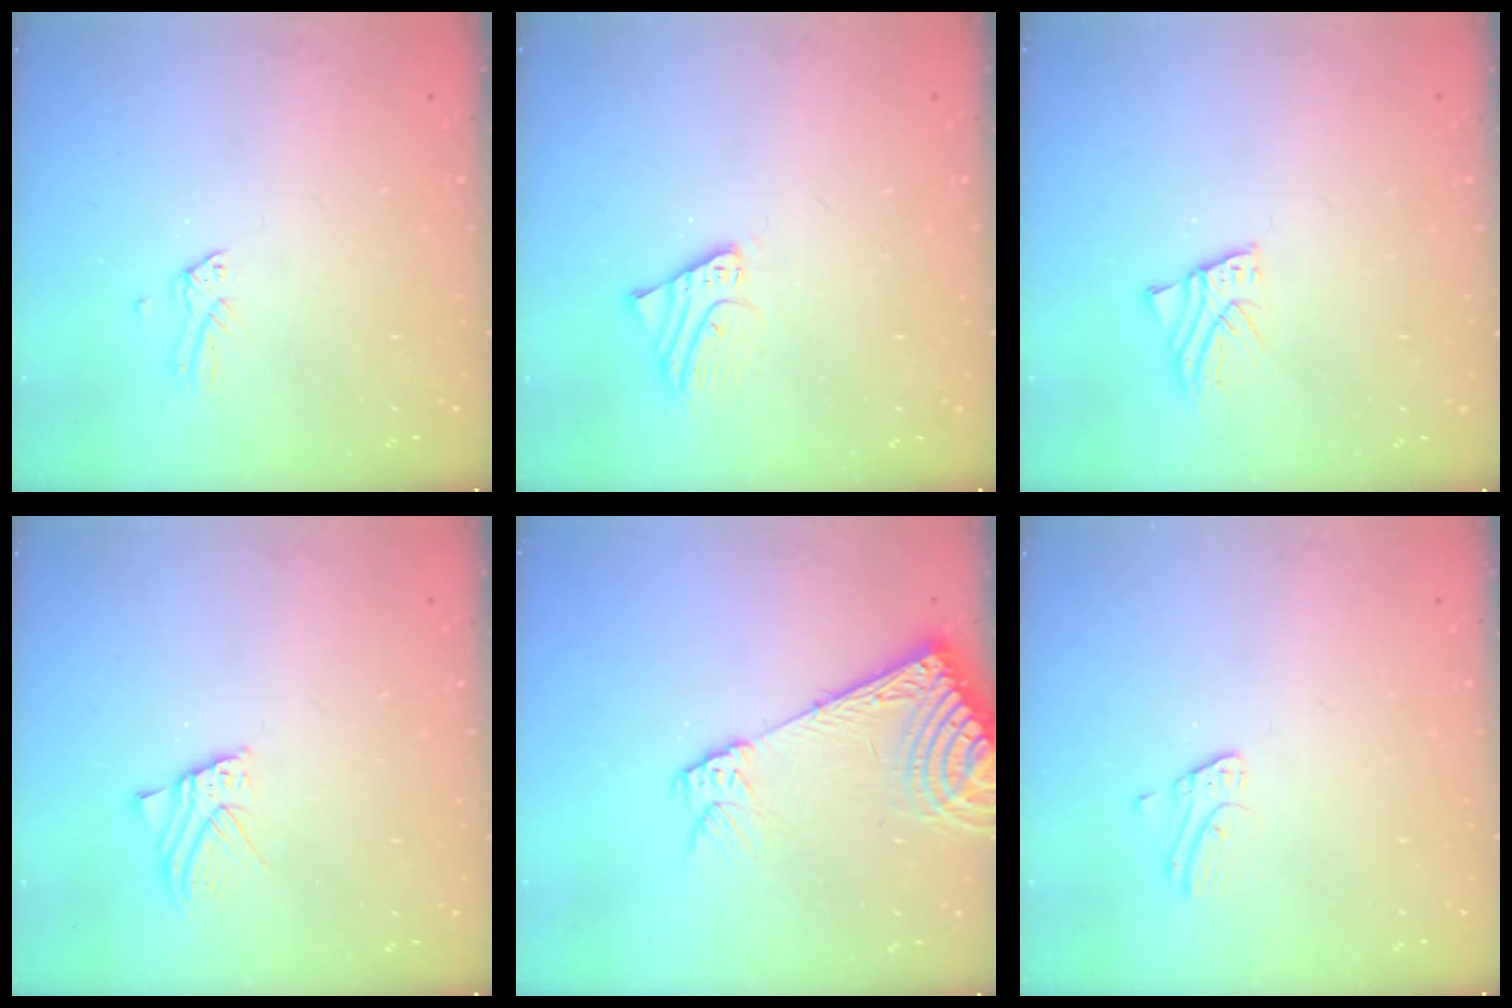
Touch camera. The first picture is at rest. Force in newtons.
{"total": 1.8, "press": 1.8, "slide": 0.1}
{"total": 2.0, "press": 2.0, "slide": 0.2}
{"total": 2.6, "press": 2.6, "slide": 0.2}
{"total": 13.3, "press": 13.0, "slide": 2.7}
{"total": 2.7, "press": 2.7, "slide": 0.2}